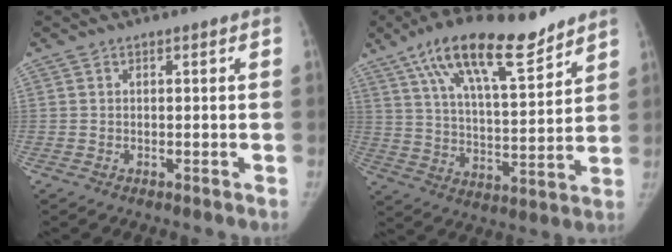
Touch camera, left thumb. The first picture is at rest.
{"total": 18.7, "force": [12.8, 6.0, 12.3], "torque": [-0.190, -0.046, 0.221]}